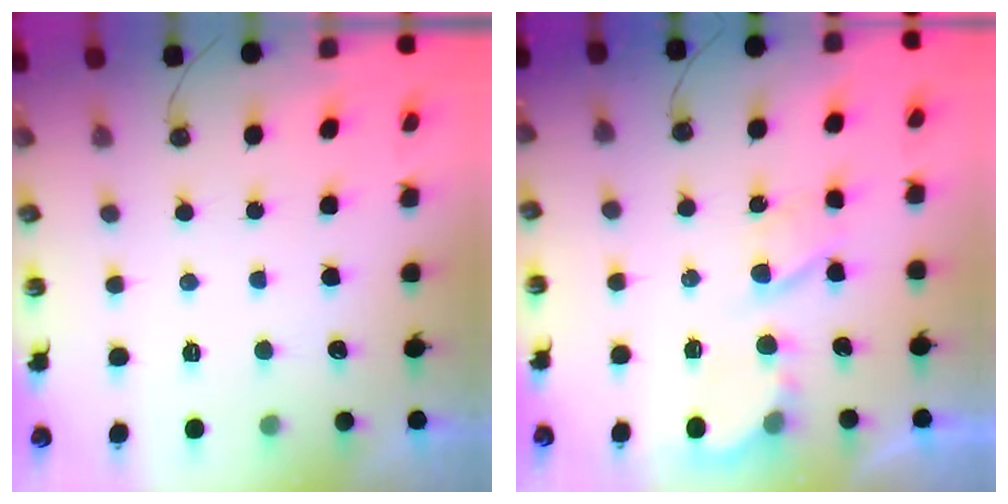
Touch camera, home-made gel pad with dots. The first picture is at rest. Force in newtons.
{"total": 5.7, "press": 5.7, "slide": 0.1}